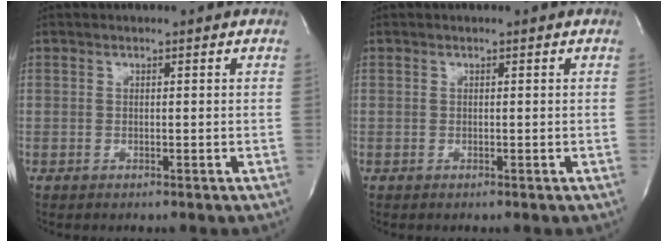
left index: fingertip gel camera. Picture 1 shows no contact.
{"total": 0.0}